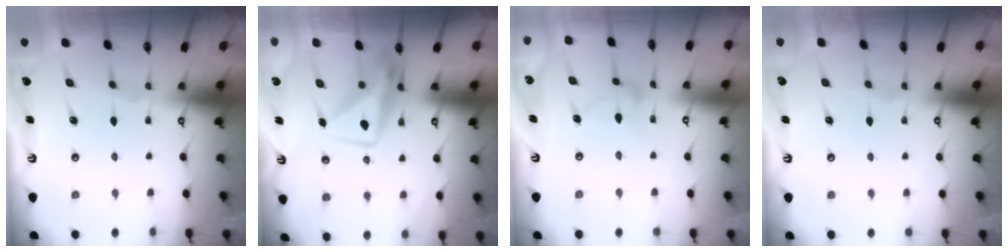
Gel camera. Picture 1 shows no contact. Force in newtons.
{"total": 11.0, "press": 11.0, "slide": 0.9}
{"total": 7.5, "press": 7.5, "slide": 0.4}
{"total": 3.7, "press": 3.7, "slide": 0.1}